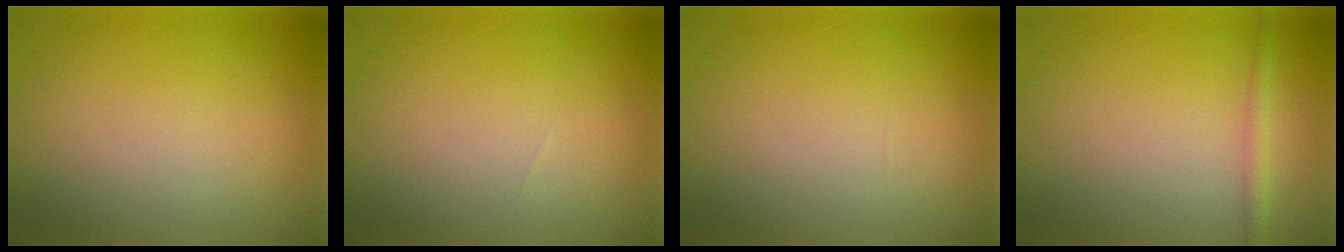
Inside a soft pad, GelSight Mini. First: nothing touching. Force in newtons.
{"total": 0.0}
{"total": 0.0}
{"total": 1.4, "press": 1.4, "slide": 0.1}